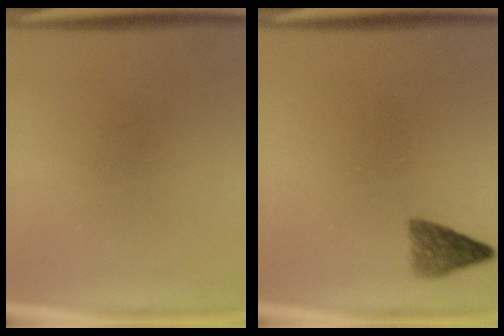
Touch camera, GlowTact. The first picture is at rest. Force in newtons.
{"total": 2.6}